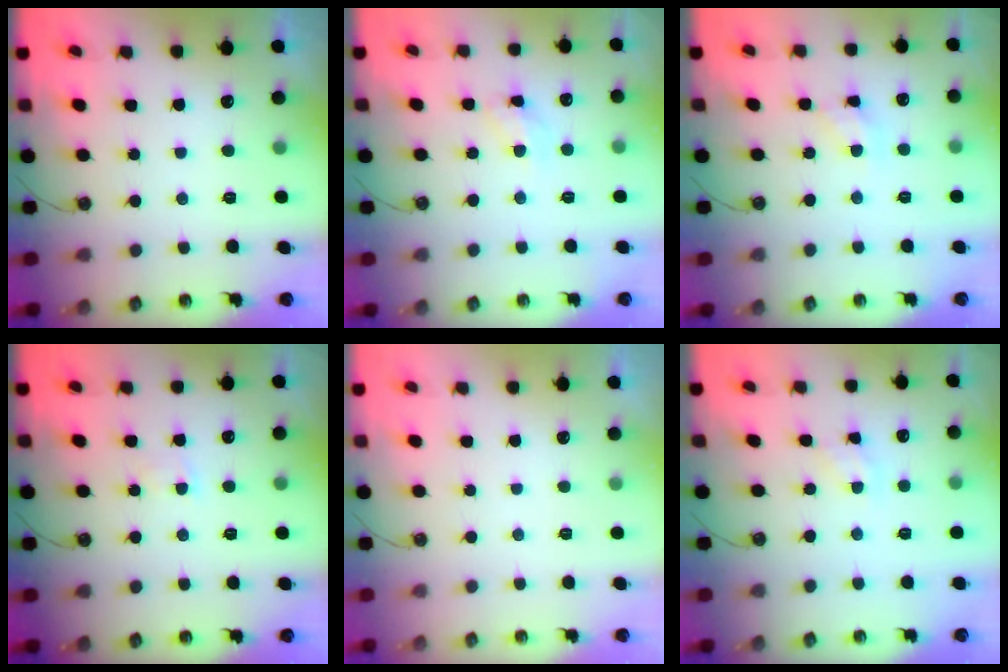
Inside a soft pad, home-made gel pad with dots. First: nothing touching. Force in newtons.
{"total": 8.6, "press": 8.6, "slide": 0.6}
{"total": 7.3, "press": 7.3, "slide": 0.2}
{"total": 1.7, "press": 1.6, "slide": 0.3}
{"total": 0.0}
{"total": 3.2, "press": 3.1, "slide": 0.5}